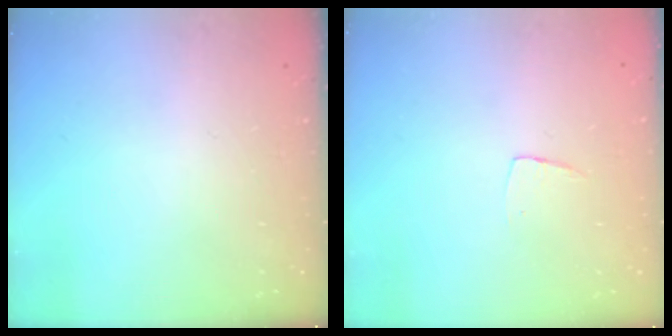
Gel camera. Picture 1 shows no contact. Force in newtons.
{"total": 3.7, "press": 3.7, "slide": 0.2}